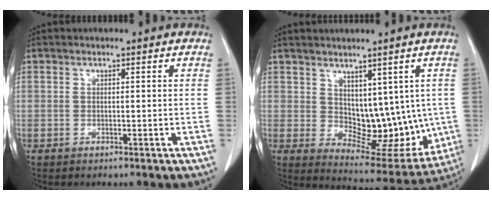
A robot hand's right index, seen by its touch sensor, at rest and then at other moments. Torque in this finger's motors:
{"motor_torque": [0.21, 0.28, 0.10, 0.04]}